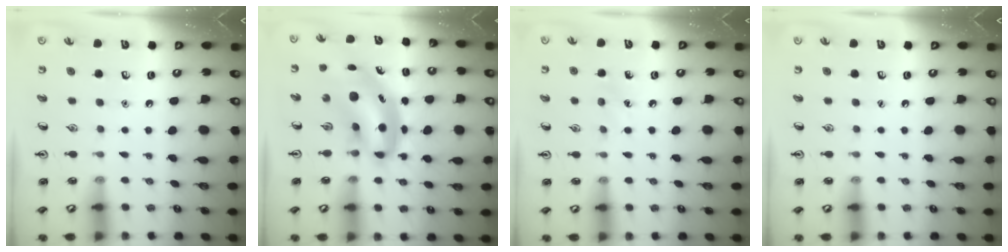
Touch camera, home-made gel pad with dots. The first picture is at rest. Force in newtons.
{"total": 6.6, "press": 6.4, "slide": 1.6}
{"total": 5.3, "press": 5.0, "slide": 1.6}
{"total": 0.0}